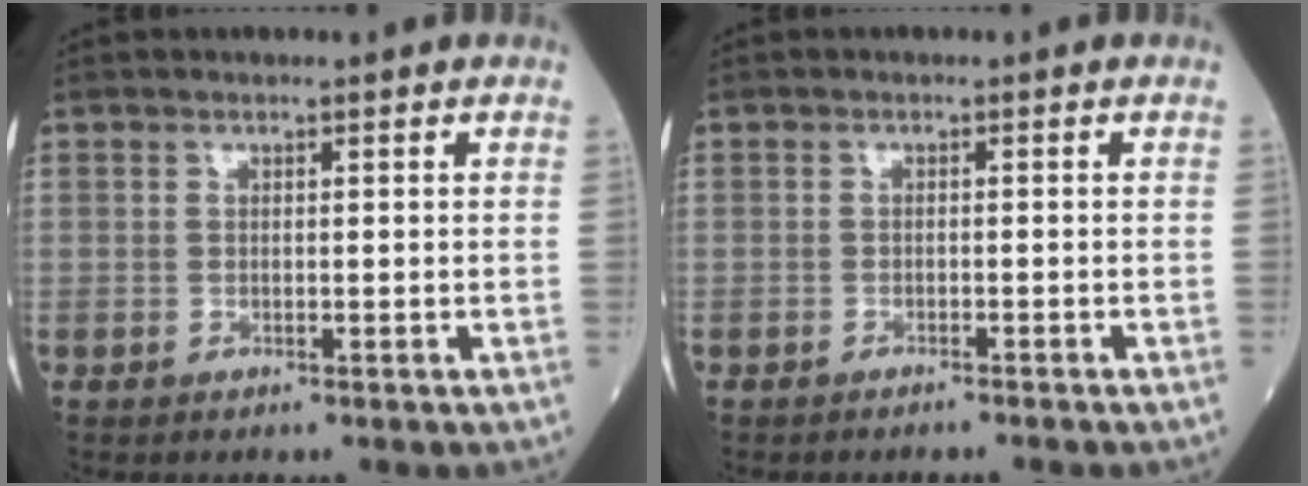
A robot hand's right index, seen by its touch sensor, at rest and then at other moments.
{"total": 2.1, "force": [-2.0, -0.1, 0.6], "torque": [-0.009, -0.001, -0.022]}